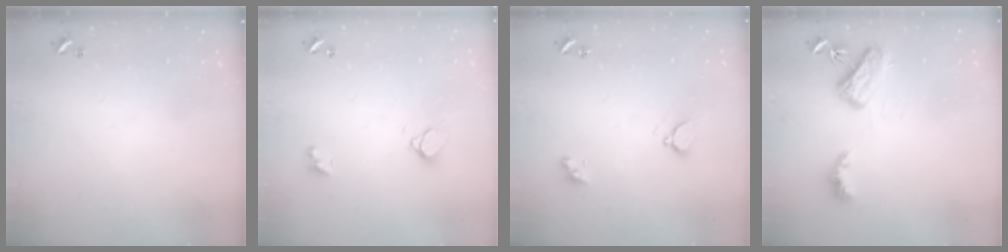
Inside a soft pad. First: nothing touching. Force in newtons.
{"total": 2.1, "press": 2.0, "slide": 0.5}
{"total": 3.0, "press": 3.0, "slide": 0.5}
{"total": 6.0, "press": 6.0, "slide": 0.1}